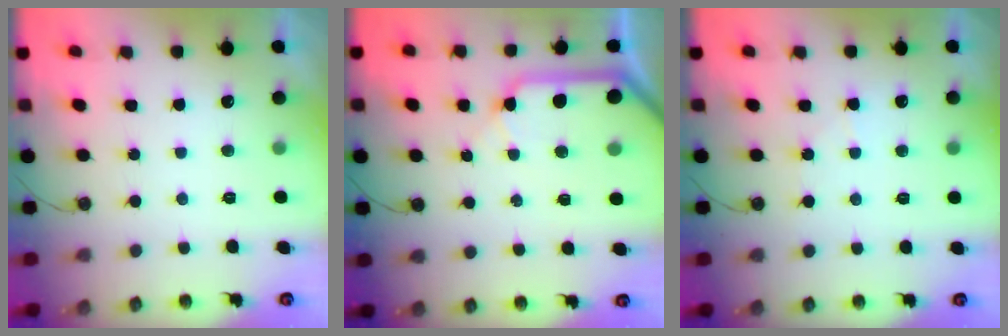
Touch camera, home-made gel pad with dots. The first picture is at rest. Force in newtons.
{"total": 11.3, "press": 11.2, "slide": 1.7}
{"total": 3.3, "press": 3.2, "slide": 0.6}